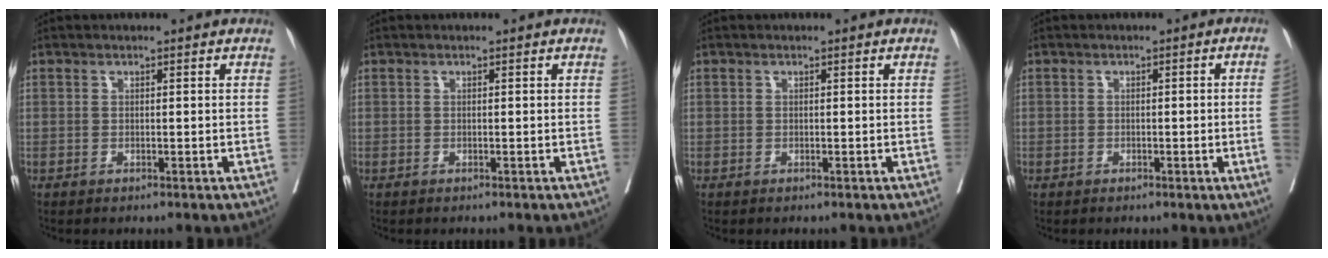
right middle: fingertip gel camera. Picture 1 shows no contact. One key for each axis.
{"total": 0.0}
{"total": 0.0}
{"total": 3.1, "fx": -0.5, "fy": -0.6, "fz": 3.0, "tx": -0.039, "ty": 0.003, "tz": -0.003}